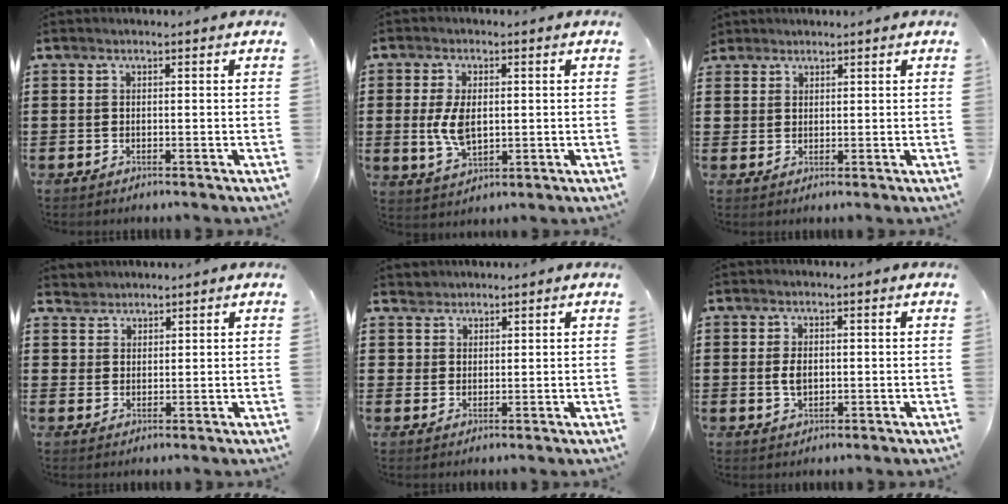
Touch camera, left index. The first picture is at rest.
{"total": 6.3, "force": [0.4, 3.4, 5.2], "torque": [-0.123, 0.002, 0.002]}
{"total": 2.3, "force": [1.7, 1.6, -0.1], "torque": [-0.009, 0.009, 0.032]}
{"total": 2.5, "force": [2.0, 1.4, -0.4], "torque": [-0.001, 0.006, 0.040]}
{"total": 2.6, "force": [1.8, 1.7, -0.4], "torque": [-0.003, 0.005, 0.037]}
{"total": 3.1, "force": [0.2, 1.8, 2.5], "torque": [-0.058, 0.002, 0.000]}